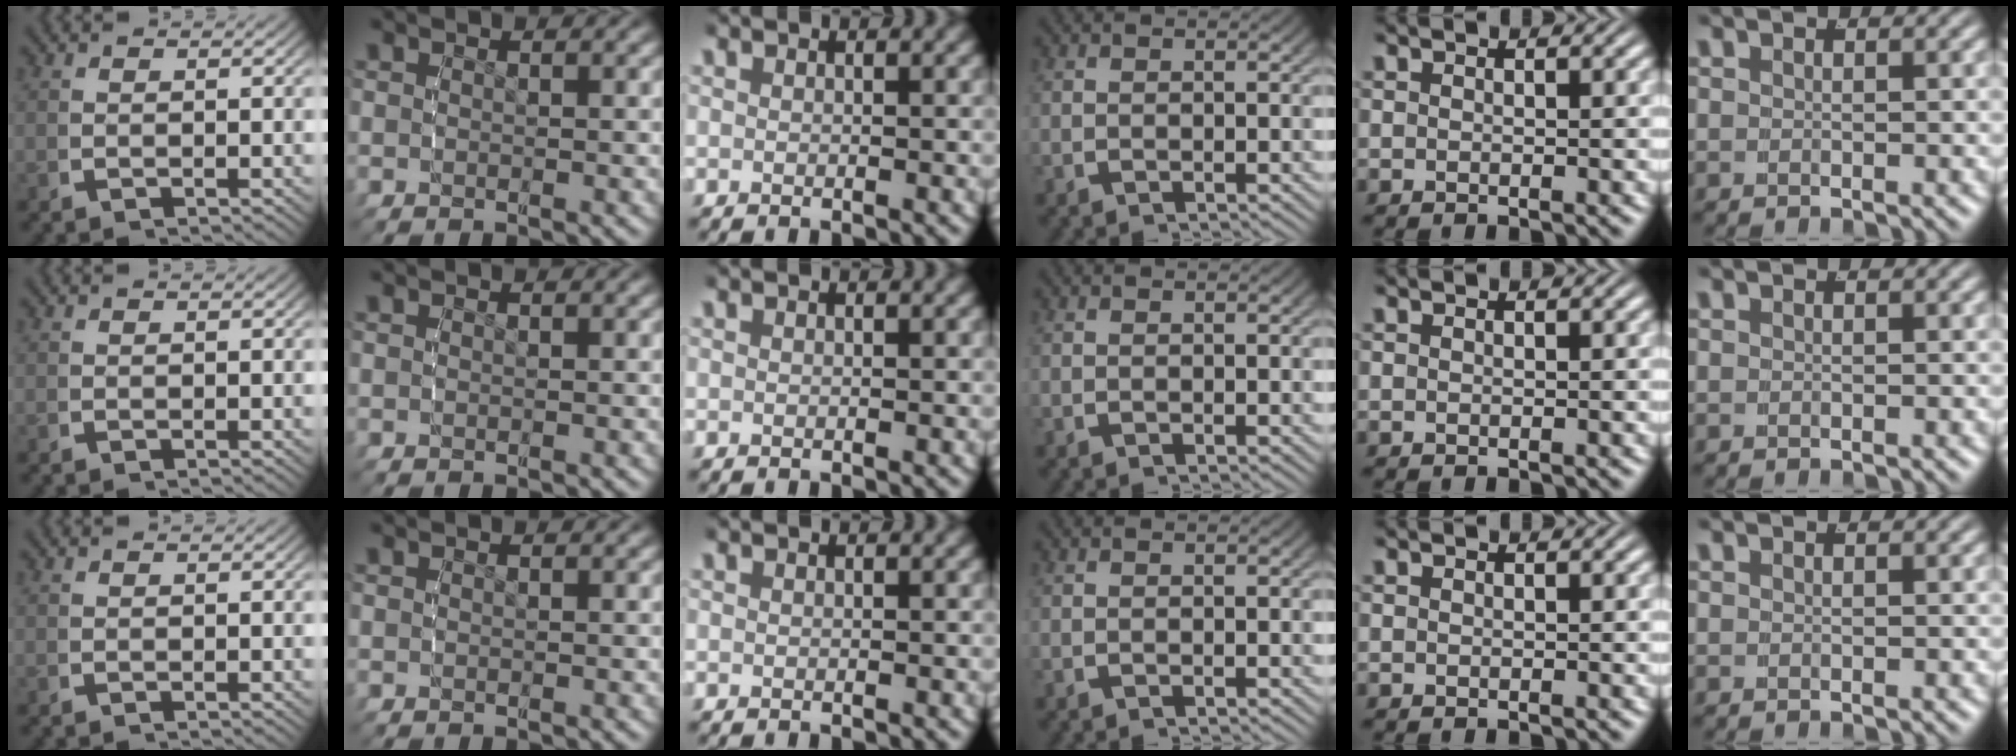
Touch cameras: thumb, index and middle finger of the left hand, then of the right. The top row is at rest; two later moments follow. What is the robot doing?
{"motion": "reach", "object": "paper towel"}